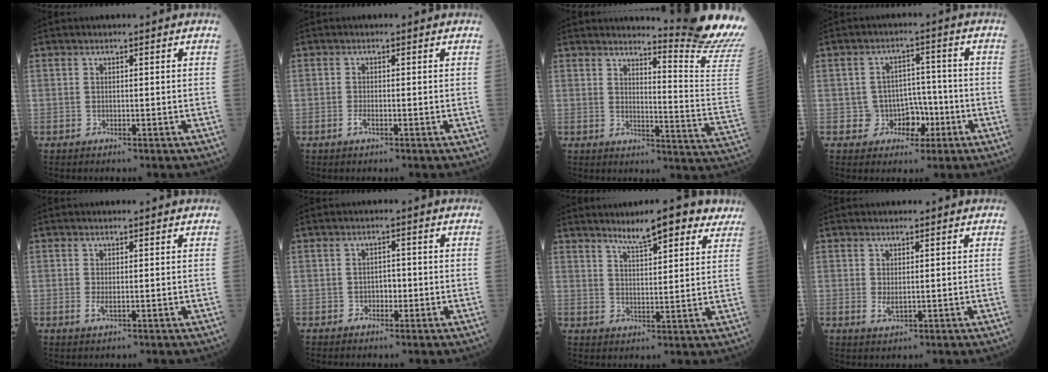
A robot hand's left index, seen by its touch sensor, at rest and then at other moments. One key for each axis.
{"total": 1.0, "fx": -0.4, "fy": 0.2, "fz": 0.9, "tx": -0.019, "ty": 0.000, "tz": -0.007}
{"total": 13.0, "fx": 12.2, "fy": -3.9, "fz": 2.6, "tx": -0.042, "ty": -0.147, "tz": 0.140}
{"total": 5.0, "fx": -1.9, "fy": 4.5, "fz": 1.3, "tx": -0.006, "ty": 0.018, "tz": -0.023}
{"total": 1.3, "fx": 0.1, "fy": 0.3, "fz": 1.2, "tx": -0.029, "ty": -0.001, "tz": 0.003}
{"total": 1.7, "fx": -0.5, "fy": 1.2, "fz": 1.1, "tx": -0.011, "ty": 0.005, "tz": -0.009}
{"total": 9.0, "fx": 7.0, "fy": 1.8, "fz": 5.3, "tx": -0.073, "ty": 0.010, "tz": 0.097}
{"total": 1.8, "fx": 0.4, "fy": 0.6, "fz": 1.6, "tx": -0.035, "ty": -0.001, "tz": 0.013}